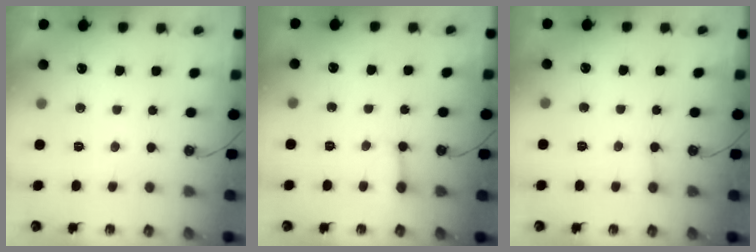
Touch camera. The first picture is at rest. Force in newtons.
{"total": 3.0, "press": 2.9, "slide": 0.3}
{"total": 2.9, "press": 2.9, "slide": 0.2}